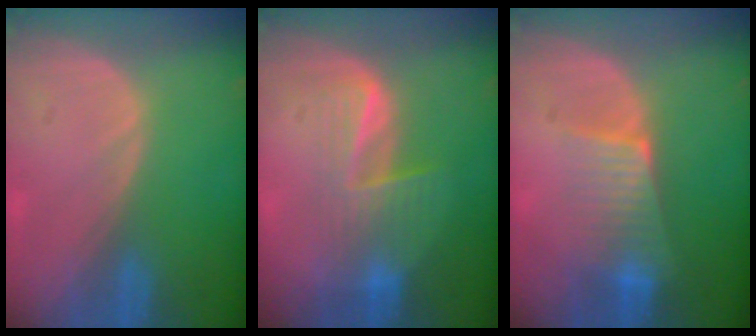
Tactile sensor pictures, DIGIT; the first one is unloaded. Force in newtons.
{"total": 6.2, "press": 5.9, "slide": 1.9}
{"total": 6.5, "press": 5.6, "slide": 3.3}